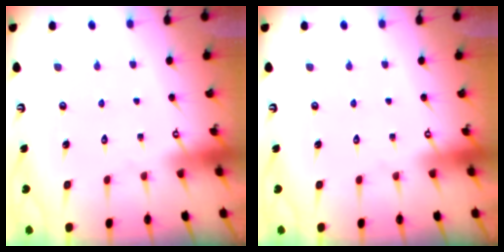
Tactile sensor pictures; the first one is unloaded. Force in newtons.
{"total": 0.0}